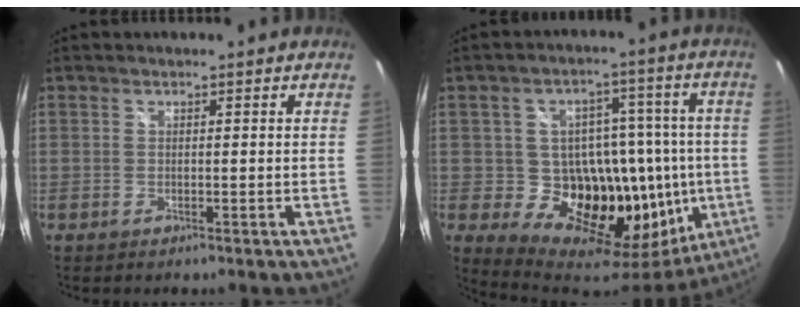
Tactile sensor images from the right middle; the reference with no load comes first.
{"total": 24.2, "force": [-2.0, 18.2, 15.9], "torque": [-0.229, 0.014, -0.001]}